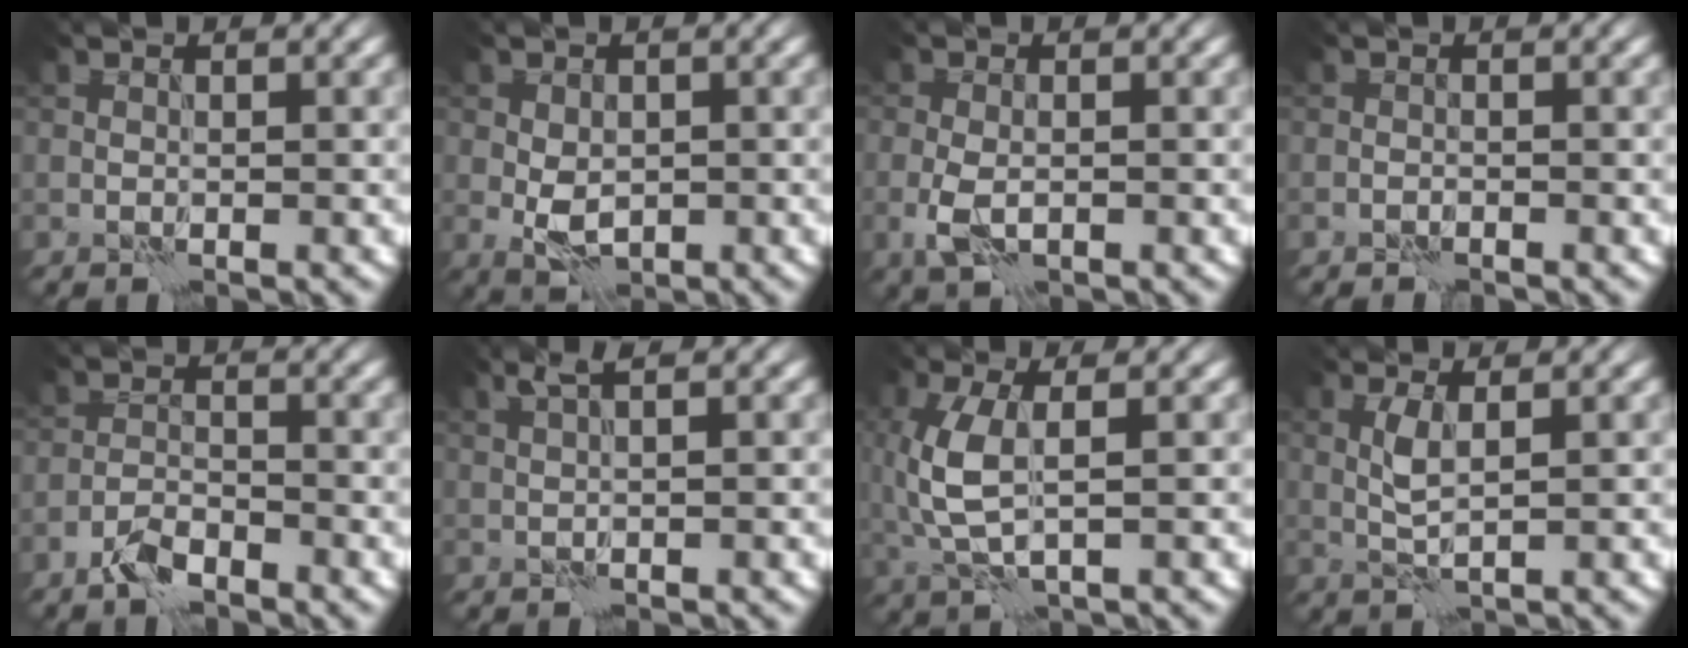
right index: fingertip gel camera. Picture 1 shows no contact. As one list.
[{"total": 2.9, "force": [-0.3, 1.9, 2.1], "torque": [-0.036, -0.002, -0.005]}, {"total": 2.8, "force": [-0.8, 1.6, 2.2], "torque": [-0.052, -0.007, -0.018]}, {"total": 0.7, "force": [-0.6, 0.3, 0.2], "torque": [-0.001, 0.003, -0.013]}, {"total": 2.6, "force": [-2.1, 0.9, 1.4], "torque": [-0.026, 0.006, -0.047]}, {"total": 1.9, "force": [1.0, 0.1, 1.6], "torque": [-0.035, 0.001, 0.017]}, {"total": 4.9, "force": [0.3, 2.0, 4.4], "torque": [-0.123, -0.002, 0.008]}, {"total": 2.0, "force": [0.6, 0.3, 1.9], "torque": [-0.047, 0.002, 0.014]}]